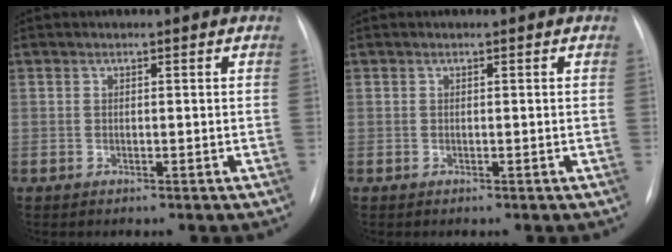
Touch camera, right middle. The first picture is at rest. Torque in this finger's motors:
{"motor_torque": [-0.07, 0.00, 0.00, 0.00]}